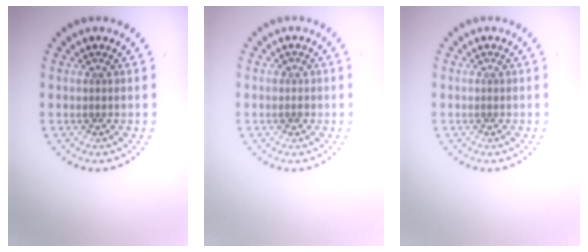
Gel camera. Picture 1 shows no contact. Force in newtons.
{"total": 0.7, "press": 0.6, "slide": 0.2}
{"total": 0.0}